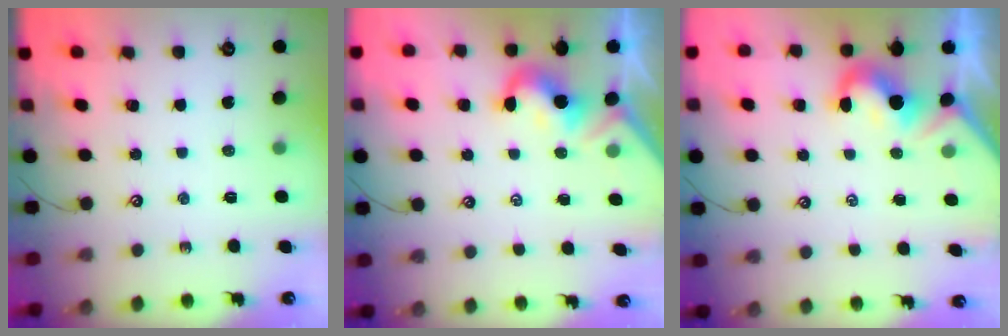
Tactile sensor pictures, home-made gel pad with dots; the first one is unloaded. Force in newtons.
{"total": 2.9, "press": 2.9, "slide": 0.5}
{"total": 2.0, "press": 1.8, "slide": 0.9}